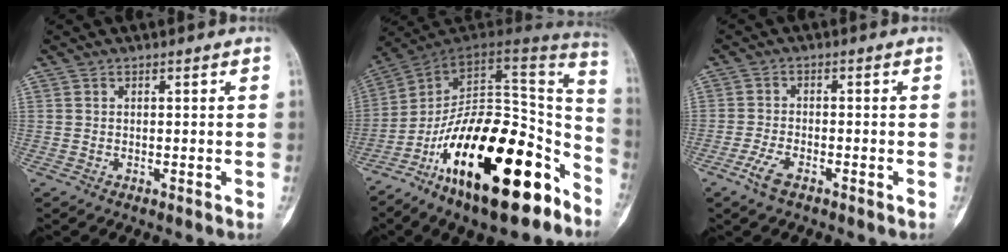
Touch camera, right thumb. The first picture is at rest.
{"total": 28.9, "force": [-15.4, 12.9, 20.8], "torque": [-0.245, 0.095, -0.243]}
{"total": 3.7, "force": [-2.4, 1.5, 2.3], "torque": [-0.058, 0.011, -0.047]}